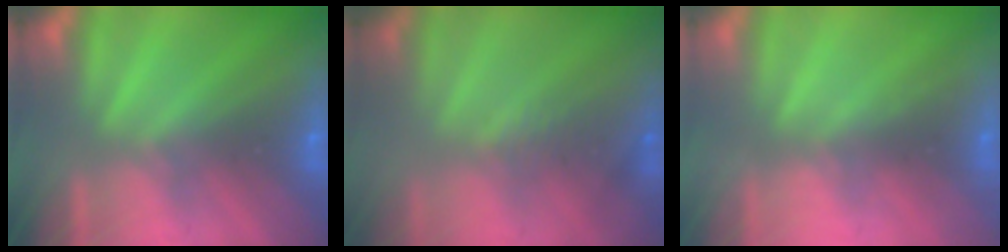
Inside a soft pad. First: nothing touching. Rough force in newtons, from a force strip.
{"total": 2.5}
{"total": 2.1}